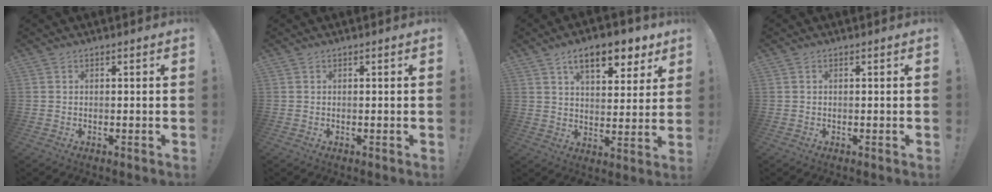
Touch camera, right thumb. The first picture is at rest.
{"total": 0.0}
{"total": 12.8, "force": [7.5, 5.4, 8.8], "torque": [-0.122, -0.037, 0.126]}
{"total": 0.0}